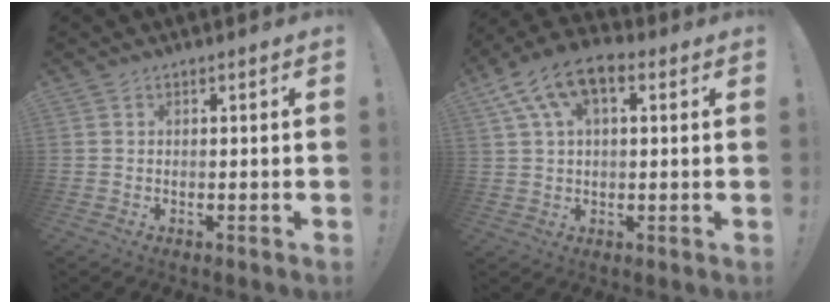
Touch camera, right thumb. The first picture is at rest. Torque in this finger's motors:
{"motor_torque": [0.35, 0.46, 0.24, 0.09, 0.00]}